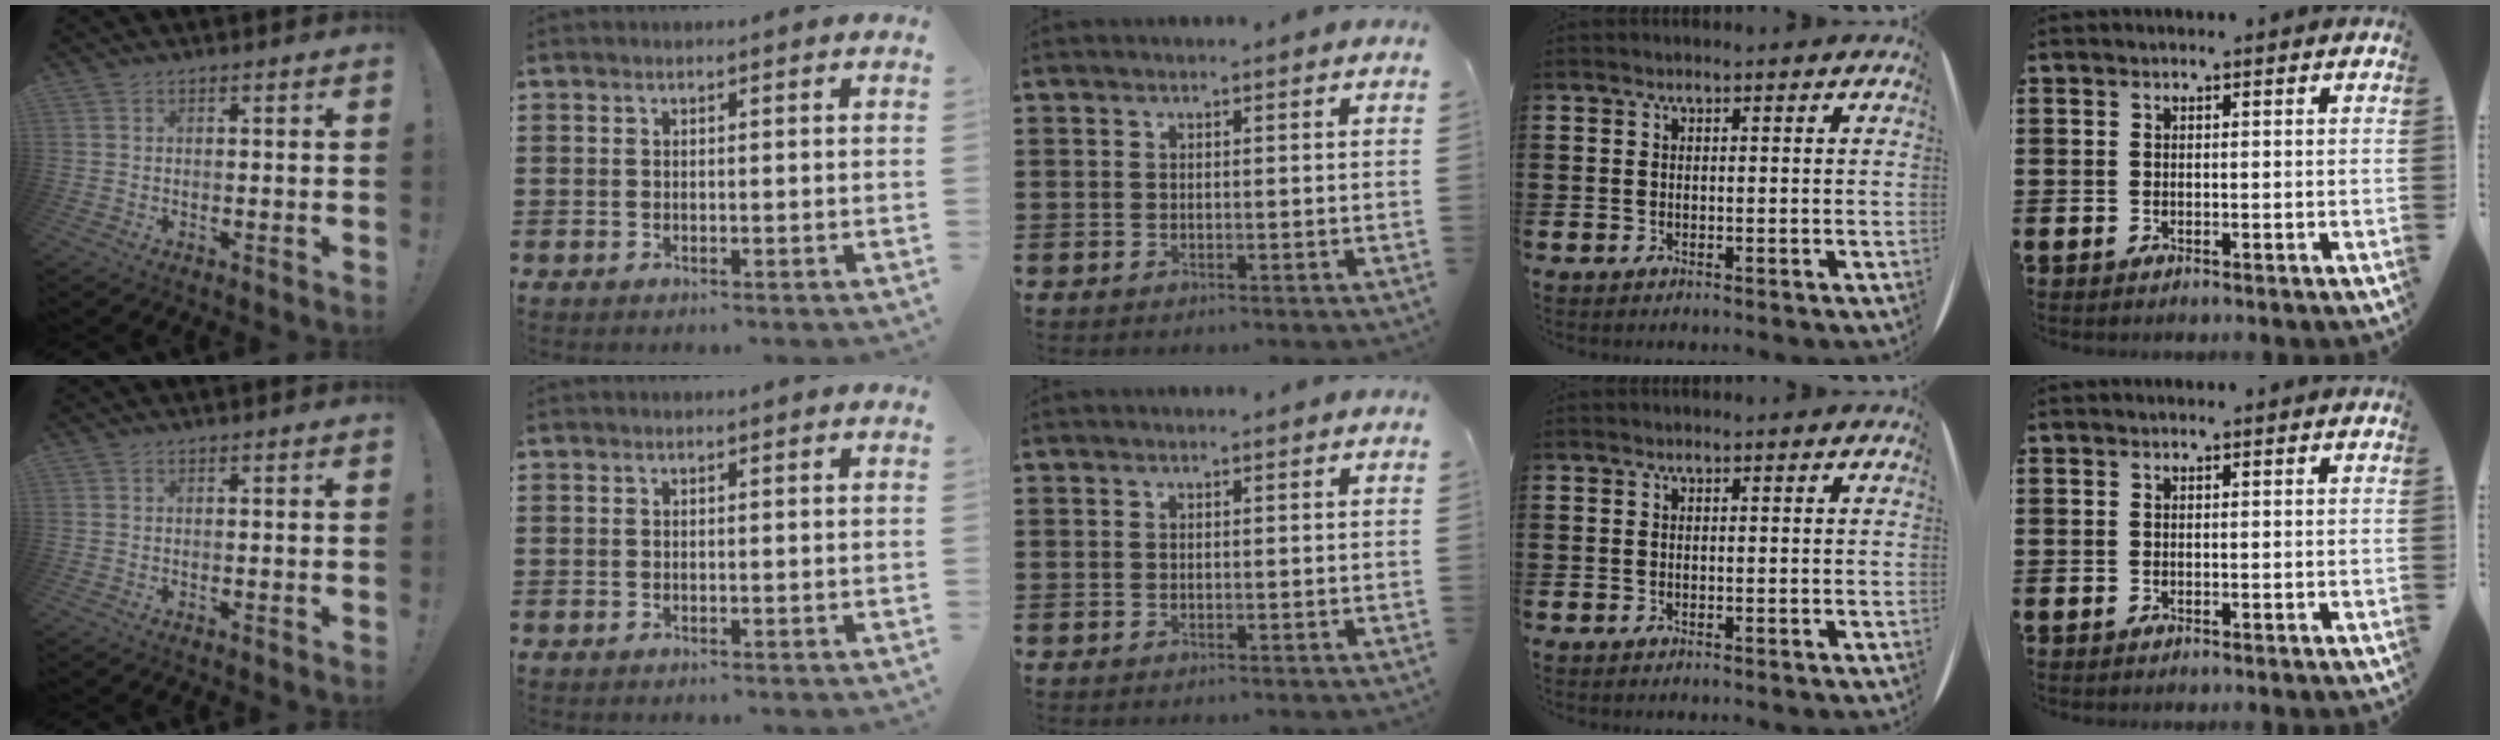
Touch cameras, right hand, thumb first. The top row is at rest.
{}